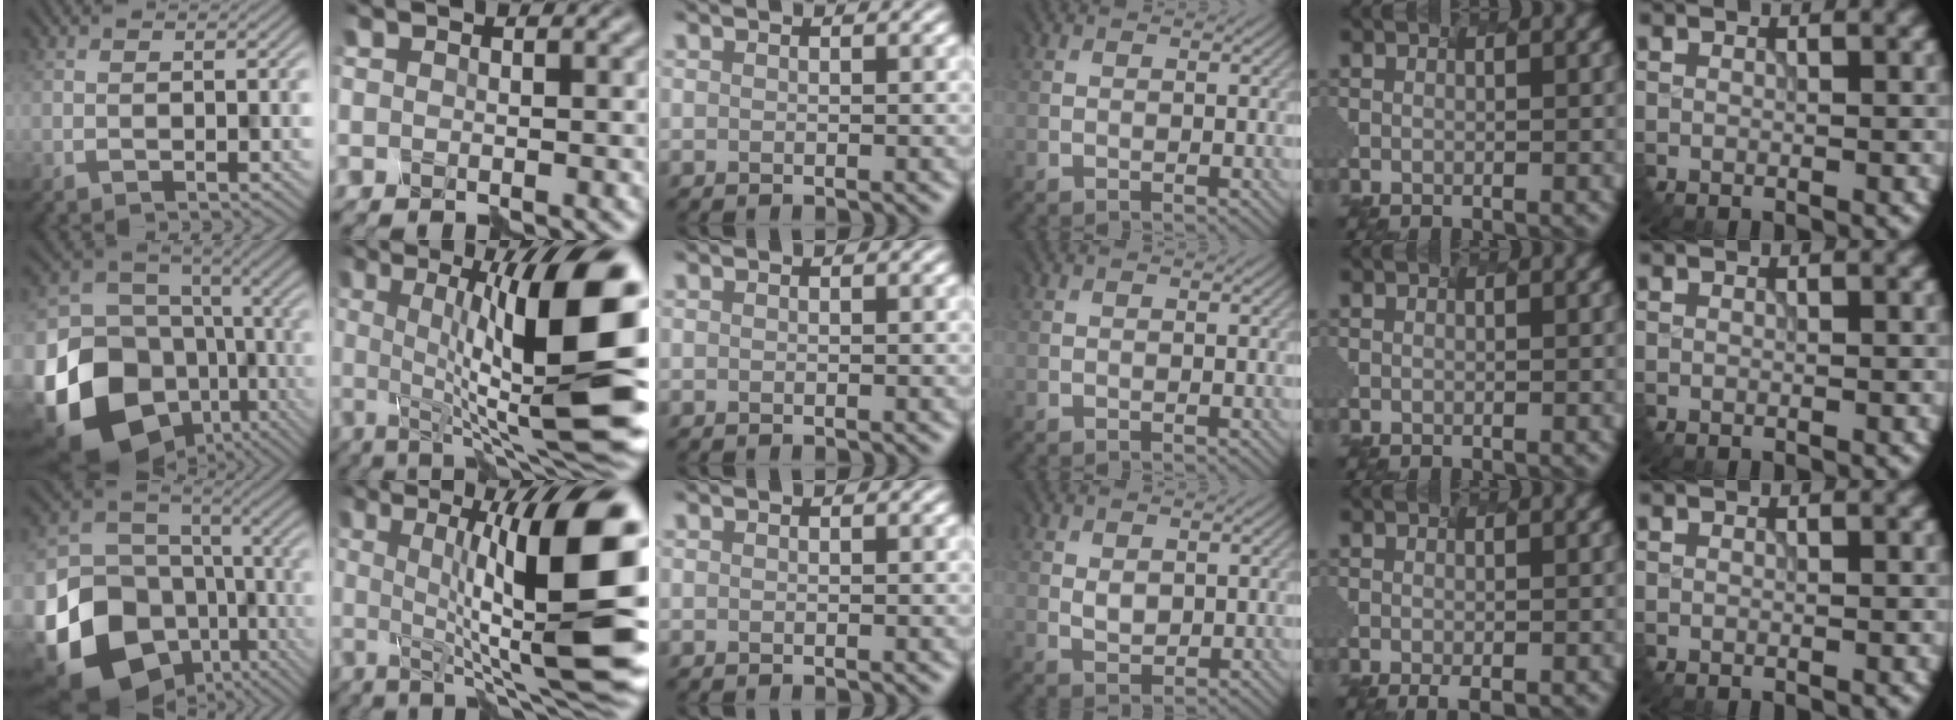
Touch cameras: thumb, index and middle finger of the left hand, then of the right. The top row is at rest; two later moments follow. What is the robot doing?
{"motion": "disassemble", "object": "puzzle pieces"}